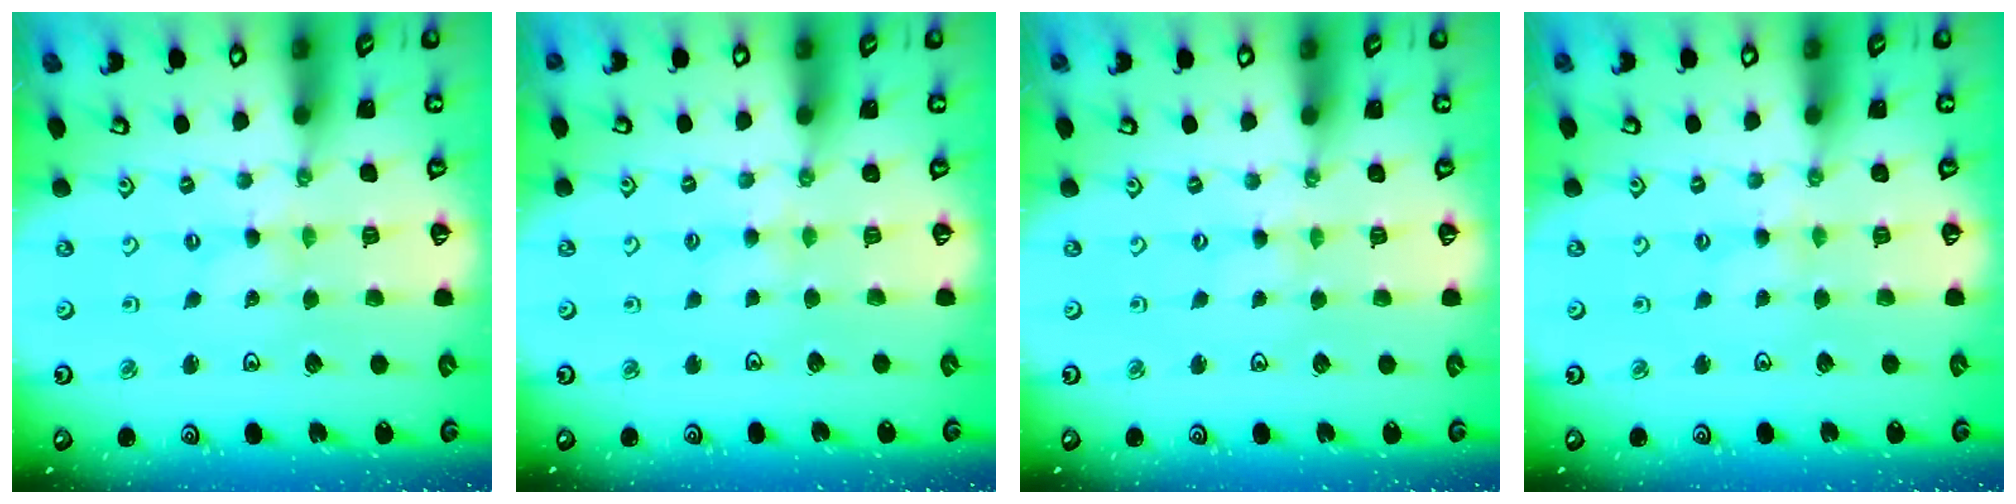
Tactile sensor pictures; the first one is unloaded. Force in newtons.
{"total": 3.2, "press": 3.2, "slide": 0.4}
{"total": 0.8, "press": 0.8, "slide": 0.2}
{"total": 1.8, "press": 1.8, "slide": 0.4}